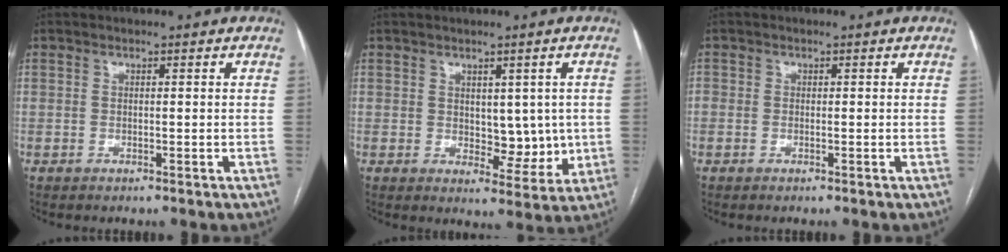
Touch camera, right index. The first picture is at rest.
{"total": 6.1, "force": [0.5, 3.6, 5.0], "torque": [-0.054, -0.004, 0.019]}
{"total": 0.7, "force": [-0.1, 0.5, 0.5], "torque": [-0.010, 0.004, -0.002]}